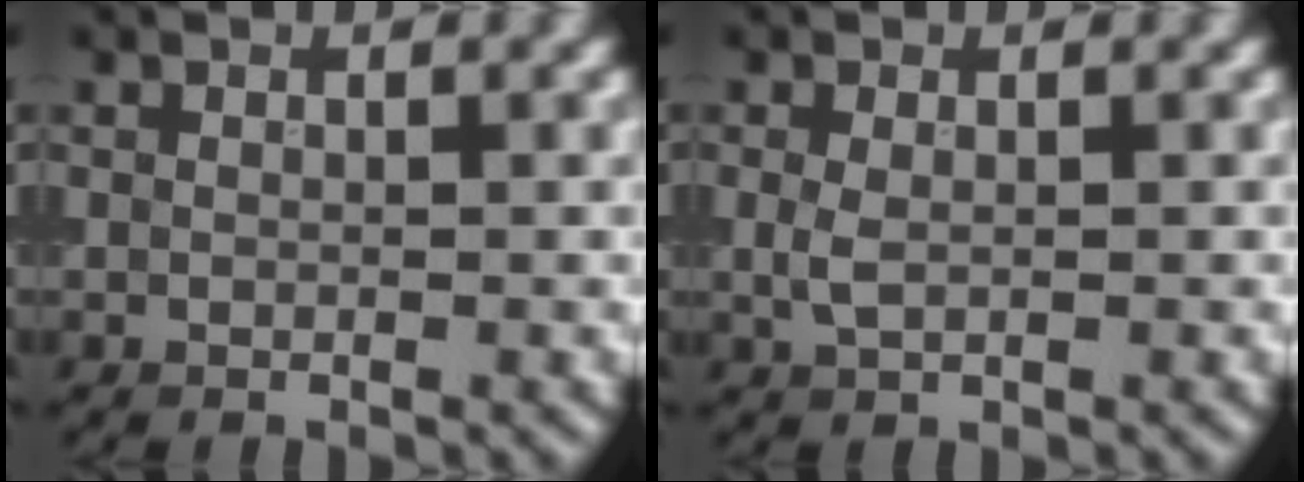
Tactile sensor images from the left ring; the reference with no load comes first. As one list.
[{"total": 1.4, "force": [0.1, 0.8, 1.1], "torque": [-0.027, -0.001, 0.004]}]